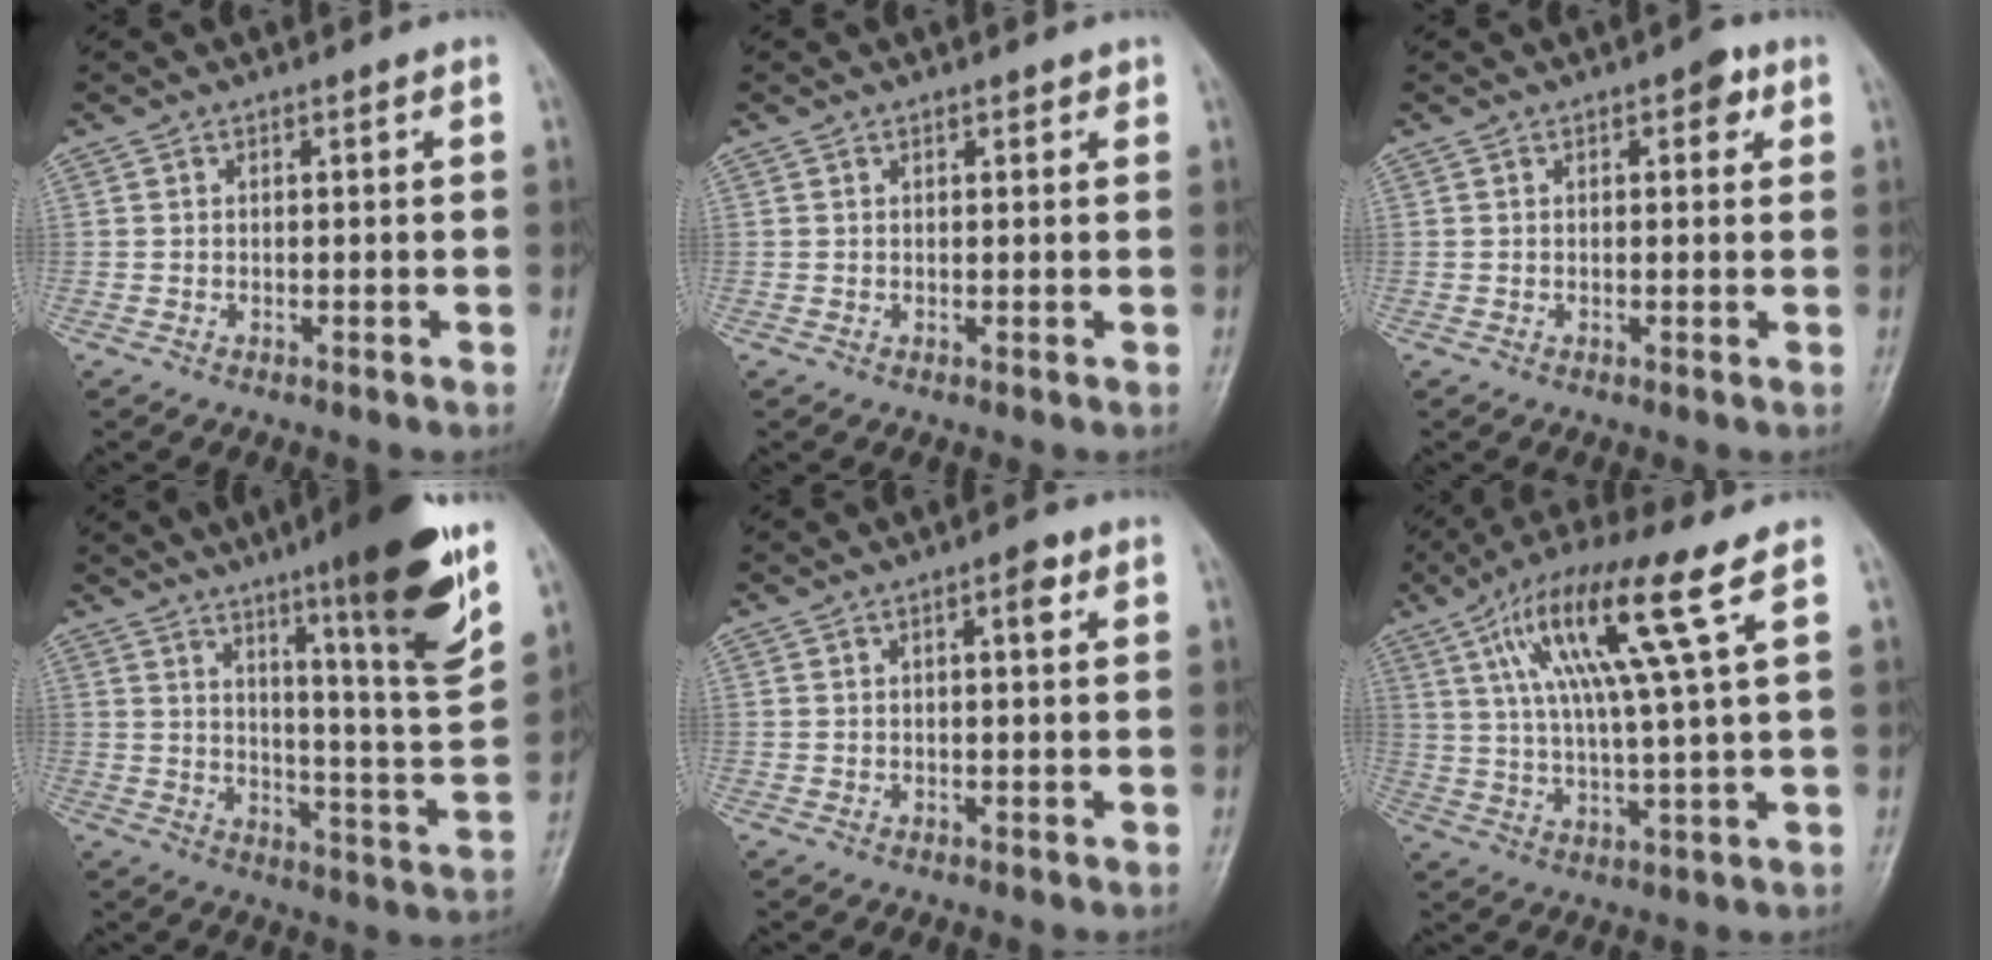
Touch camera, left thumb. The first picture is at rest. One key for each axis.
{"total": 1.0, "fx": 0.7, "fy": 0.5, "fz": 0.4, "tx": -0.001, "ty": -0.003, "tz": 0.007}
{"total": 2.9, "fx": 1.2, "fy": 1.5, "fz": 2.1, "tx": -0.014, "ty": 0.002, "tz": 0.010}
{"total": 19.0, "fx": 10.9, "fy": 1.6, "fz": 15.4, "tx": -0.198, "ty": -0.061, "tz": 0.165}
{"total": 2.7, "fx": 1.1, "fy": 0.9, "fz": 2.3, "tx": -0.031, "ty": 0.002, "tz": 0.014}
{"total": 15.0, "fx": 6.2, "fy": 0.8, "fz": 13.6, "tx": -0.266, "ty": -0.006, "tz": 0.110}